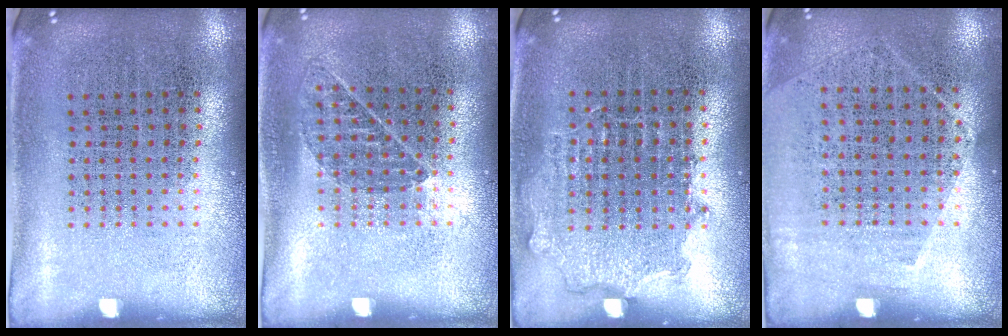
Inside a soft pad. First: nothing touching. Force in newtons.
{"total": 0.9, "press": 0.7, "slide": 0.6}
{"total": 0.8, "press": 0.8, "slide": 0.2}
{"total": 1.3, "press": 1.0, "slide": 0.7}